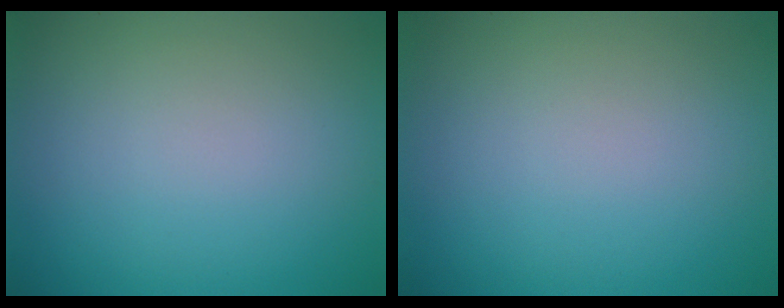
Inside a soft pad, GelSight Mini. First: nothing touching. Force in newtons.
{"total": 0.0}